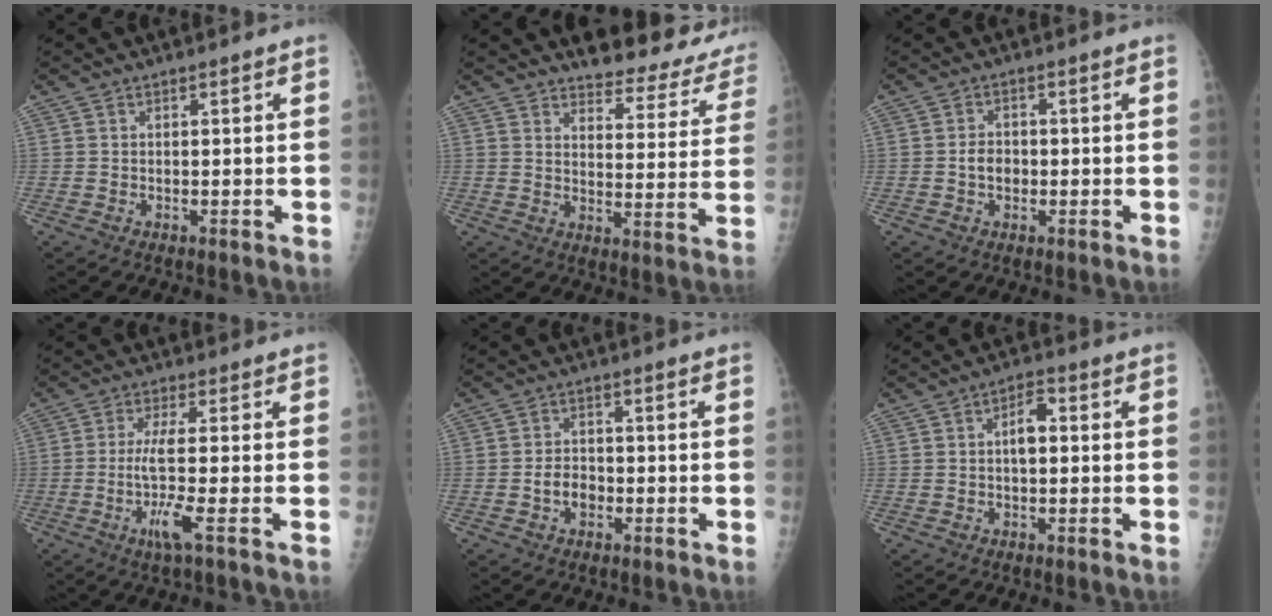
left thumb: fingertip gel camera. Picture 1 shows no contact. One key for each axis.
{"total": 15.2, "fx": 13.2, "fy": 5.6, "fz": 5.1, "tx": -0.012, "ty": -0.092, "tz": 0.140}
{"total": 3.0, "fx": -0.6, "fy": 2.4, "fz": 1.8, "tx": -0.016, "ty": 0.010, "tz": -0.011}
{"total": 6.6, "fx": -2.2, "fy": -0.7, "fz": 6.2, "tx": -0.140, "ty": -0.010, "tz": -0.048}
{"total": 3.8, "fx": -1.3, "fy": 2.8, "fz": 2.2, "tx": -0.021, "ty": 0.015, "tz": -0.025}
{"total": 3.9, "fx": 0.1, "fy": 2.1, "fz": 3.3, "tx": -0.044, "ty": 0.011, "tz": -0.005}